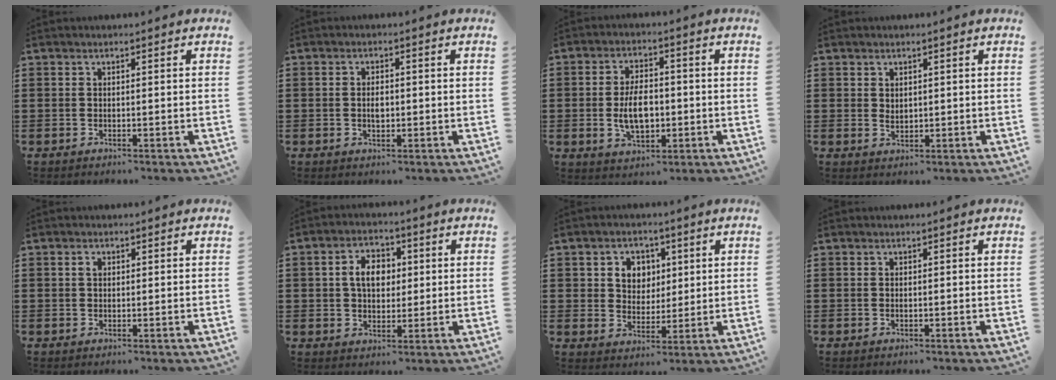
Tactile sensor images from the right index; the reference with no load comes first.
{"total": 2.2, "force": [-0.1, 0.9, 2.0], "torque": [-0.040, 0.001, -0.002]}
{"total": 6.6, "force": [-0.8, 3.7, 5.5], "torque": [-0.097, -0.003, -0.020]}
{"total": 1.4, "force": [0.9, 0.9, 0.6], "torque": [-0.012, 0.005, 0.017]}
{"total": 1.2, "force": [0.3, 0.8, 0.8], "torque": [-0.017, 0.006, 0.005]}
{"total": 5.9, "force": [0.8, 4.2, 4.1], "torque": [-0.085, 0.014, 0.007]}
{"total": 4.8, "force": [1.5, 4.3, 1.6], "torque": [-0.044, 0.014, 0.023]}
{"total": 0.0}